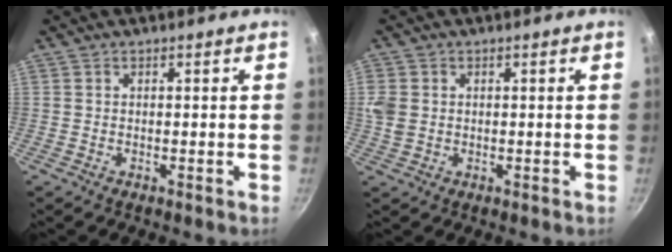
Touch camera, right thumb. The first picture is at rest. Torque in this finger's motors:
{"motor_torque": [0.00, 0.25, 0.20, 0.09, -0.03]}